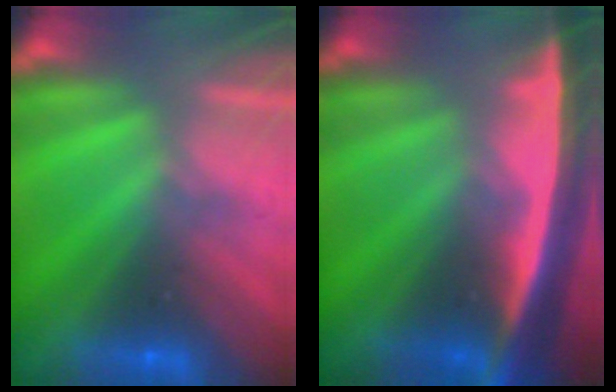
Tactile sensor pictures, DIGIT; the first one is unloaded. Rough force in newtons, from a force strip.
{"total": 7.0}